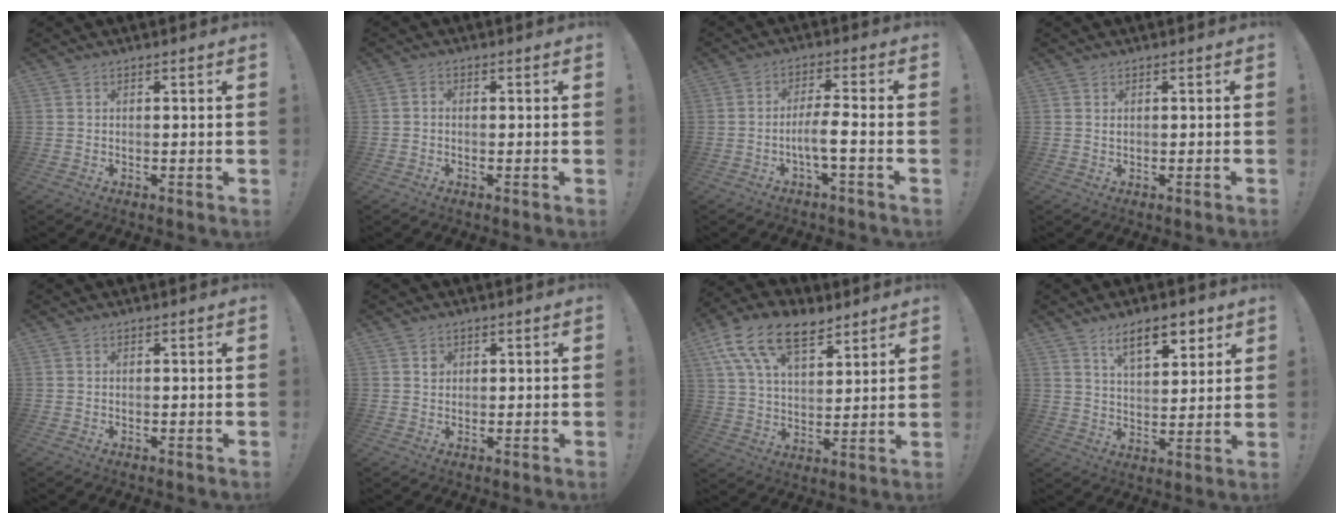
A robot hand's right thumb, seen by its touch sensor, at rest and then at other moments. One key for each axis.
{"total": 0.9, "fx": -0.7, "fy": 0.5, "fz": 0.4, "tx": -0.008, "ty": 0.003, "tz": -0.013}
{"total": 7.2, "fx": -2.4, "fy": 1.0, "fz": 6.7, "tx": -0.120, "ty": 0.004, "tz": -0.045}
{"total": 0.0}
{"total": 0.0}
{"total": 1.6, "fx": 0.7, "fy": 1.4, "fz": 0.3, "tx": 0.007, "ty": -0.005, "tz": 0.009}
{"total": 16.5, "fx": 10.0, "fy": 9.0, "fz": 9.6, "tx": -0.171, "ty": -0.049, "tz": 0.186}
{"total": 11.2, "fx": 7.0, "fy": 4.9, "fz": 7.3, "tx": -0.110, "ty": -0.023, "tz": 0.124}